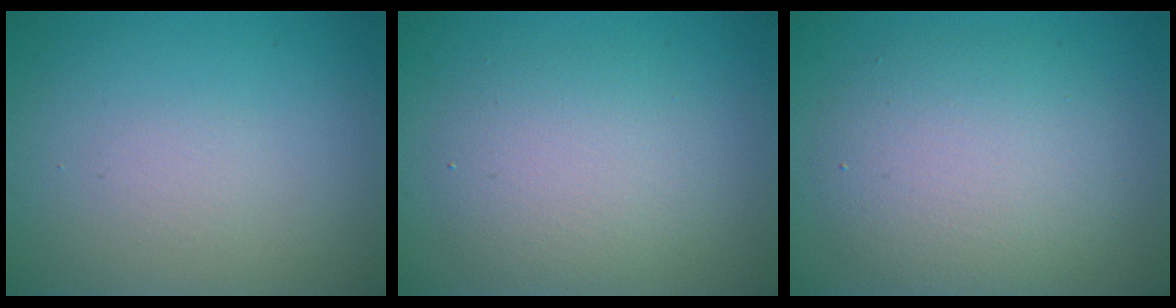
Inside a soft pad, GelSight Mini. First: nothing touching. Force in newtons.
{"total": 4.0, "press": 4.0, "slide": 0.3}
{"total": 5.9, "press": 5.9, "slide": 0.2}